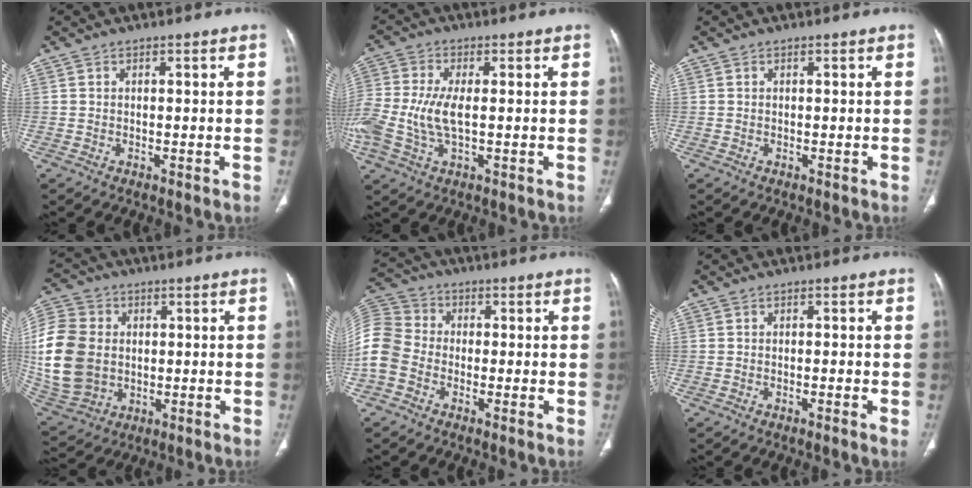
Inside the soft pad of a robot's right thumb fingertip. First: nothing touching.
{"total": 11.3, "force": [-0.9, 5.4, 9.9], "torque": [-0.250, 0.003, -0.015]}
{"total": 0.0}
{"total": 18.3, "force": [0.4, 14.6, 11.0], "torque": [-0.242, 0.002, 0.018]}
{"total": 10.8, "force": [-2.8, 8.7, 5.7], "torque": [-0.122, 0.023, -0.070]}
{"total": 1.3, "force": [-0.4, 0.3, 1.2], "torque": [-0.024, -0.002, -0.007]}